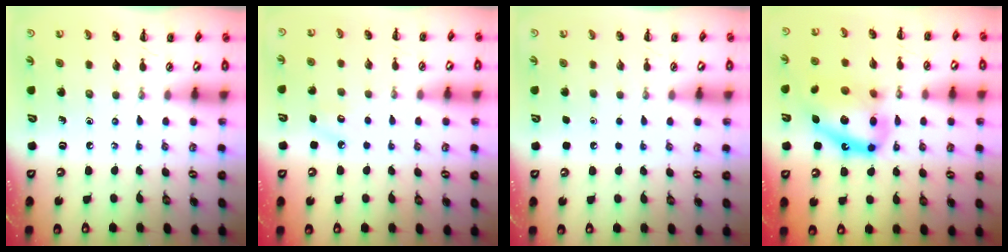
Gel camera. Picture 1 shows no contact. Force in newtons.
{"total": 6.0, "press": 5.8, "slide": 1.6}
{"total": 1.7, "press": 1.7, "slide": 0.1}
{"total": 17.3, "press": 16.9, "slide": 4.0}